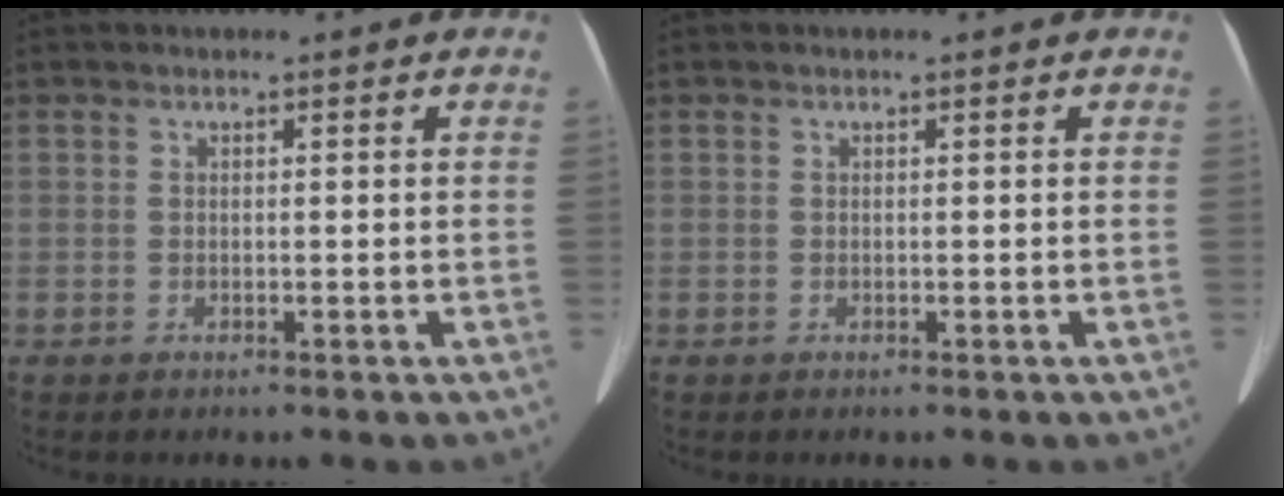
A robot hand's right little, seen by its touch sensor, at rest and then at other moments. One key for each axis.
{"total": 0.0}